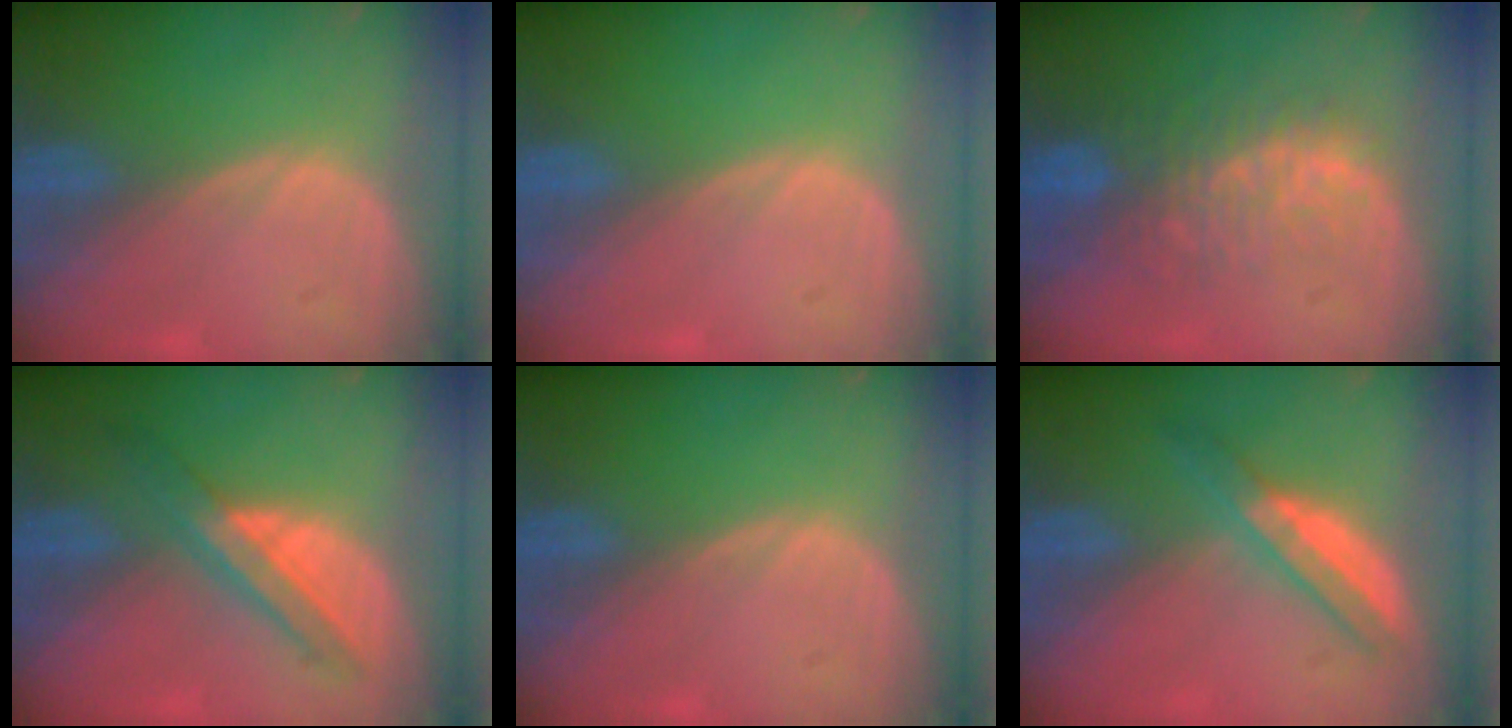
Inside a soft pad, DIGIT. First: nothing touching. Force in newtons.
{"total": 0.0}
{"total": 9.9, "press": 8.4, "slide": 5.2}
{"total": 5.8, "press": 5.8, "slide": 0.4}
{"total": 0.0}
{"total": 5.0, "press": 4.9, "slide": 1.3}